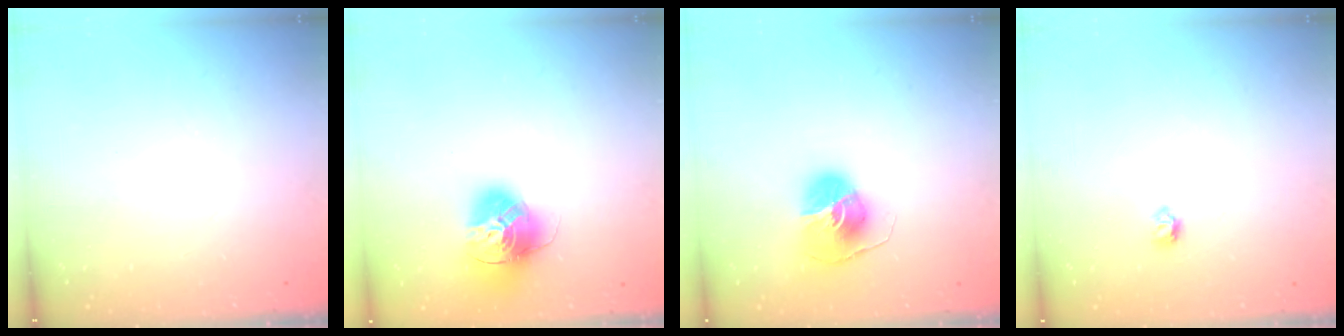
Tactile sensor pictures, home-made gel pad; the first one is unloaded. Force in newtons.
{"total": 16.2, "press": 16.1, "slide": 1.8}
{"total": 8.5, "press": 8.5, "slide": 0.2}
{"total": 3.9, "press": 3.9, "slide": 0.6}